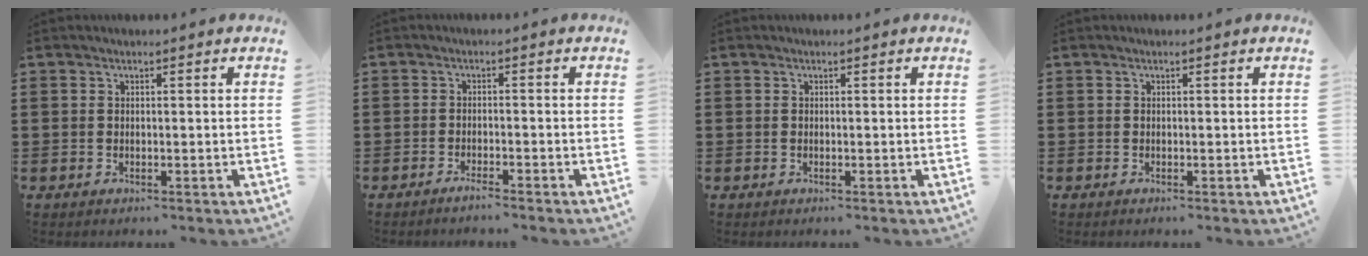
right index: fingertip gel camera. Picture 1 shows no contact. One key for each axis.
{"total": 1.6, "fx": -1.5, "fy": -0.1, "fz": 0.6, "tx": -0.010, "ty": 0.000, "tz": -0.027}
{"total": 0.0}
{"total": 0.0}